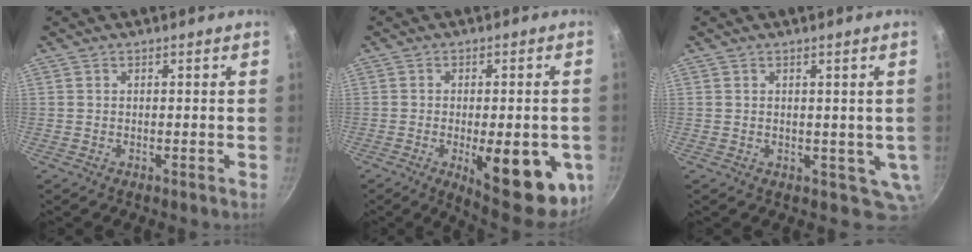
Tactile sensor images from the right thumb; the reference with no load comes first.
{"total": 17.6, "force": [-5.2, 6.8, 15.4], "torque": [-0.158, -0.008, -0.050]}
{"total": 5.2, "force": [0.6, 3.3, 4.0], "torque": [-0.028, -0.014, 0.023]}